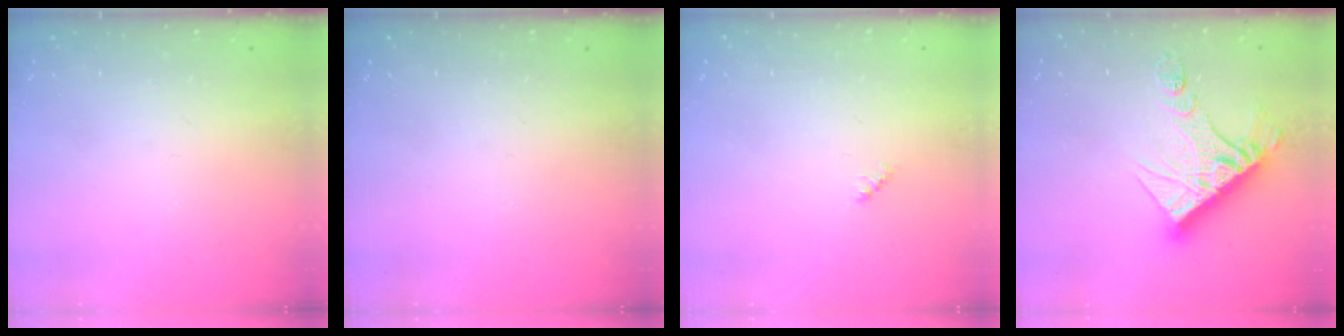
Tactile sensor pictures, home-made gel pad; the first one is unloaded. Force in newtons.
{"total": 0.0}
{"total": 2.4, "press": 2.4, "slide": 0.5}
{"total": 14.5, "press": 14.4, "slide": 1.6}